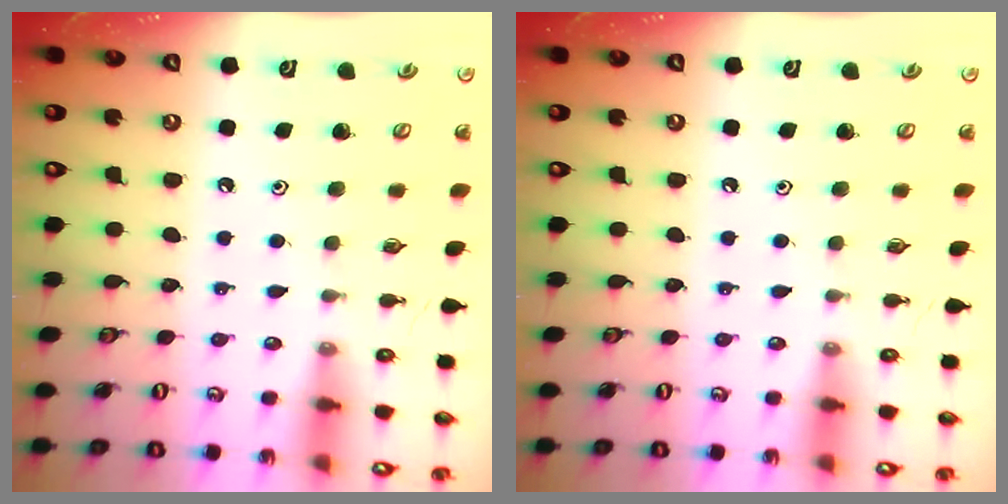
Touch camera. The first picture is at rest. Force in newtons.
{"total": 0.0}